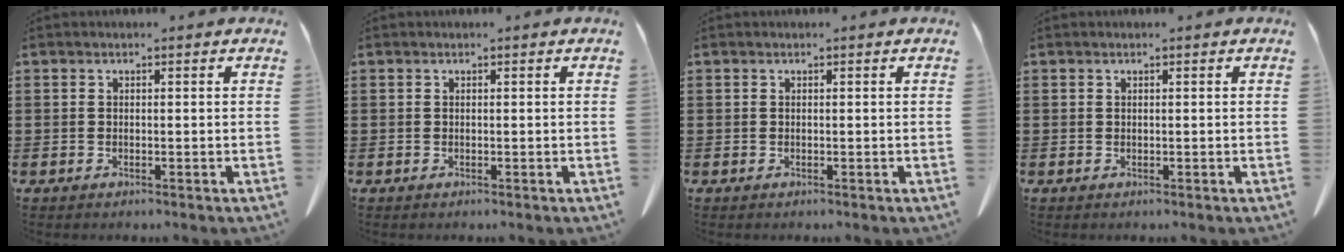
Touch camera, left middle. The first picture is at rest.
{"total": 0.0}
{"total": 0.0}
{"total": 0.0}